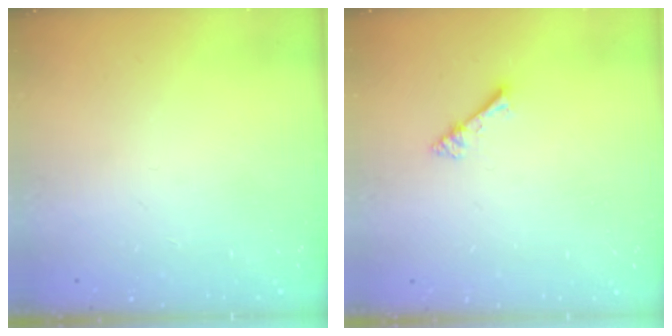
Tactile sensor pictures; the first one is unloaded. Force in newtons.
{"total": 2.7, "press": 2.7, "slide": 0.2}